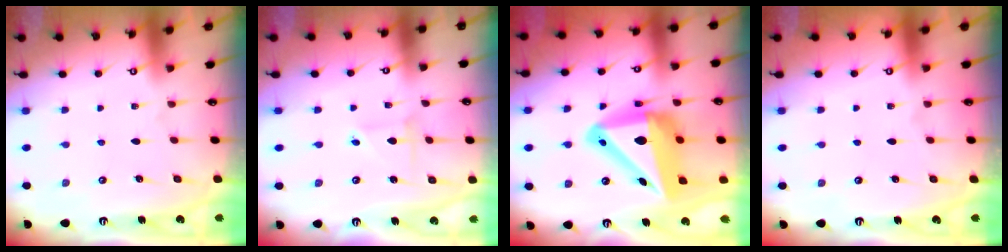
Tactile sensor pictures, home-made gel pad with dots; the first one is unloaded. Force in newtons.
{"total": 2.4, "press": 2.4, "slide": 0.2}
{"total": 19.7, "press": 19.5, "slide": 3.0}
{"total": 0.0}